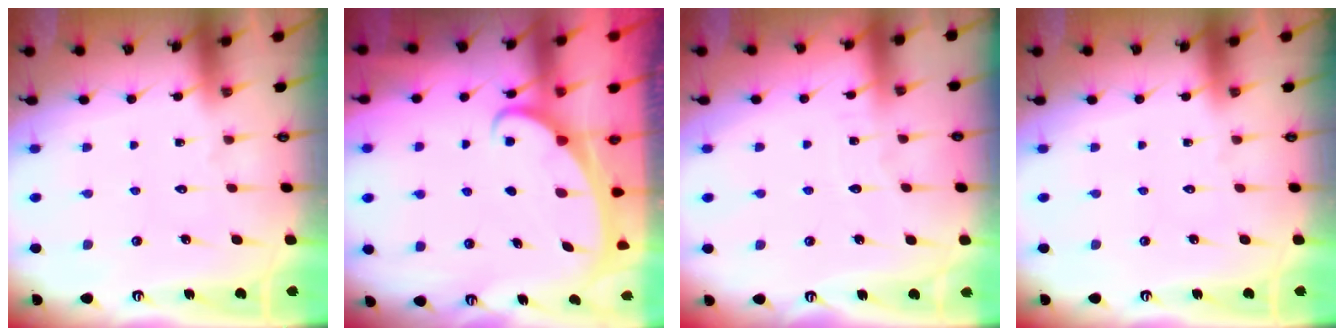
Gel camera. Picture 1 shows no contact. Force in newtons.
{"total": 2.5, "press": 2.4, "slide": 0.3}
{"total": 2.7, "press": 2.7, "slide": 0.3}
{"total": 0.0}